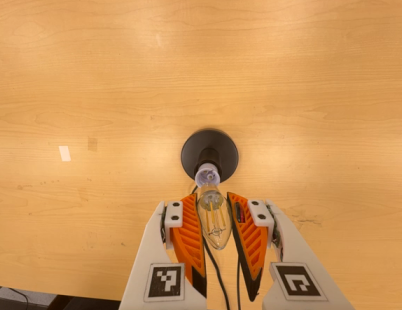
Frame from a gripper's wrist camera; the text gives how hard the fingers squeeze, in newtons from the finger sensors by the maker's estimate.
{"total": 18.1, "left": 20.1, "right": 16.1}